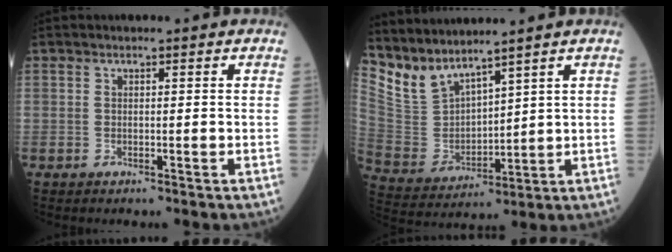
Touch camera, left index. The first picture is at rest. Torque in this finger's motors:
{"motor_torque": [-0.04, -0.26, 0.09, 0.00]}